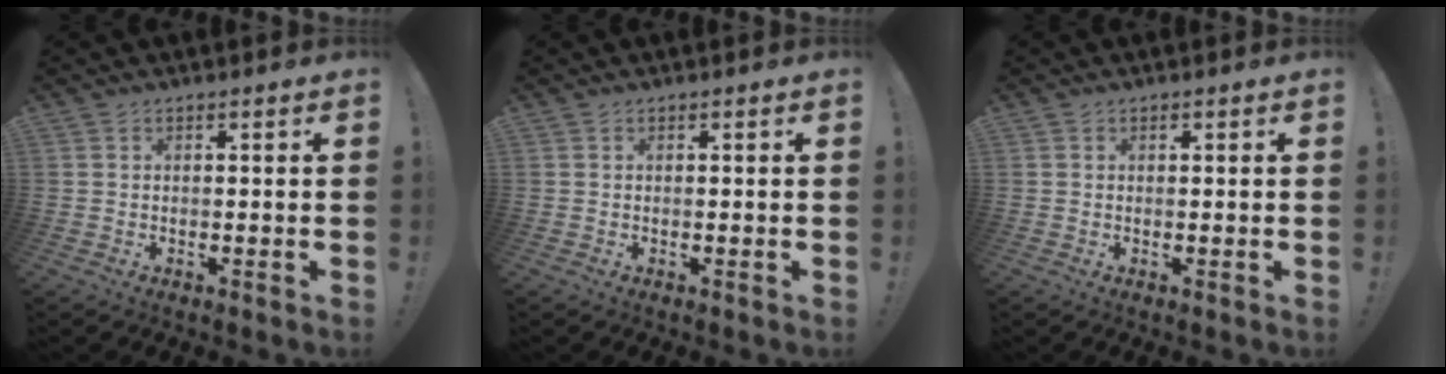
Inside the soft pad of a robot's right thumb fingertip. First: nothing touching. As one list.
[{"total": 0.0}, {"total": 0.0}]